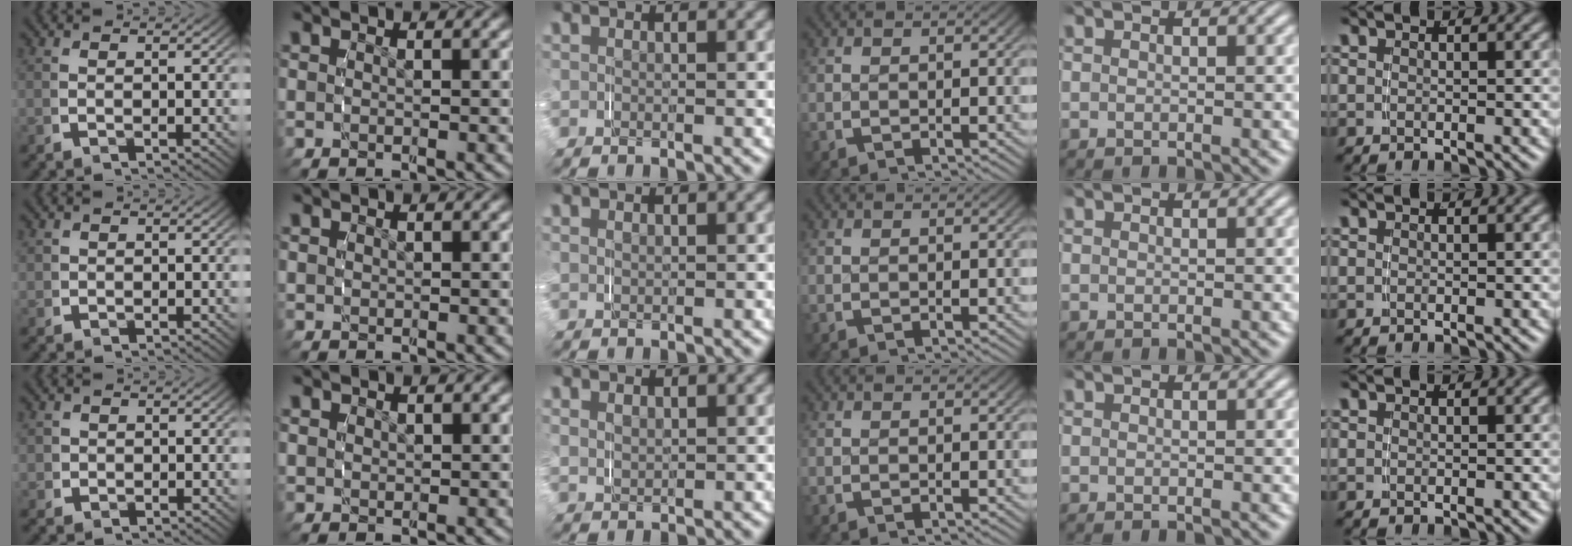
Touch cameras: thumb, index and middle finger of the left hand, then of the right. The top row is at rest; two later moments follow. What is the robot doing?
{"motion": "grasp_and_lifting", "object": "jacket"}